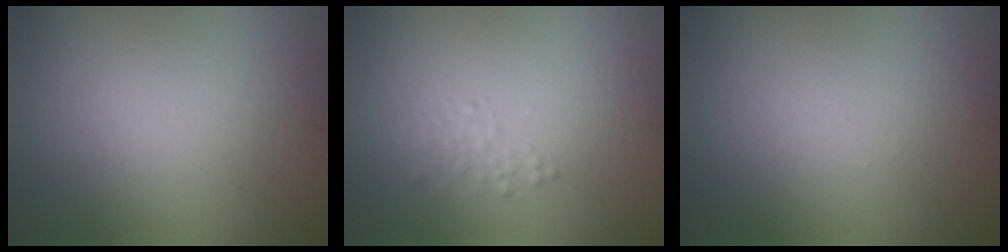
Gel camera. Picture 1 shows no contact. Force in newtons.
{"total": 0.9, "press": 0.9, "slide": 0.0}
{"total": 0.0}